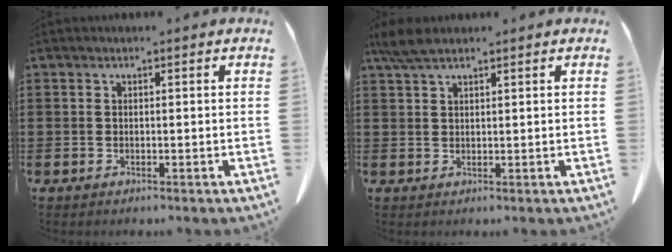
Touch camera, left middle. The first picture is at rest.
{"total": 3.7, "force": [2.6, 1.0, 2.5], "torque": [-0.062, 0.001, 0.046]}